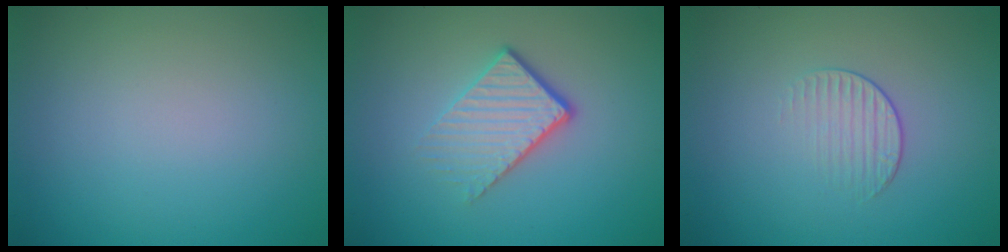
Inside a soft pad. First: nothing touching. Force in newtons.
{"total": 3.9, "press": 2.6, "slide": 3.0}
{"total": 1.5, "press": 0.7, "slide": 1.3}